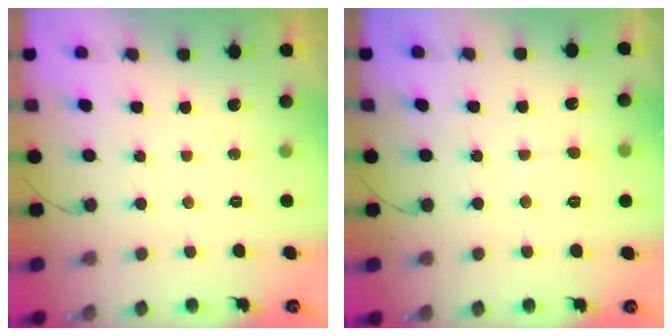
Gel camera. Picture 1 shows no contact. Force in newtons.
{"total": 4.5, "press": 4.5, "slide": 0.6}